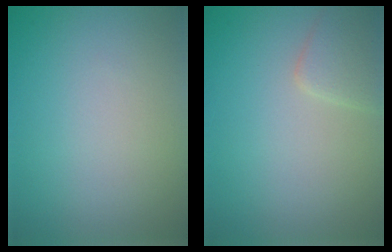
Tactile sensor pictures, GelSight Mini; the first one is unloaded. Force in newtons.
{"total": 2.3, "press": 2.3, "slide": 0.1}